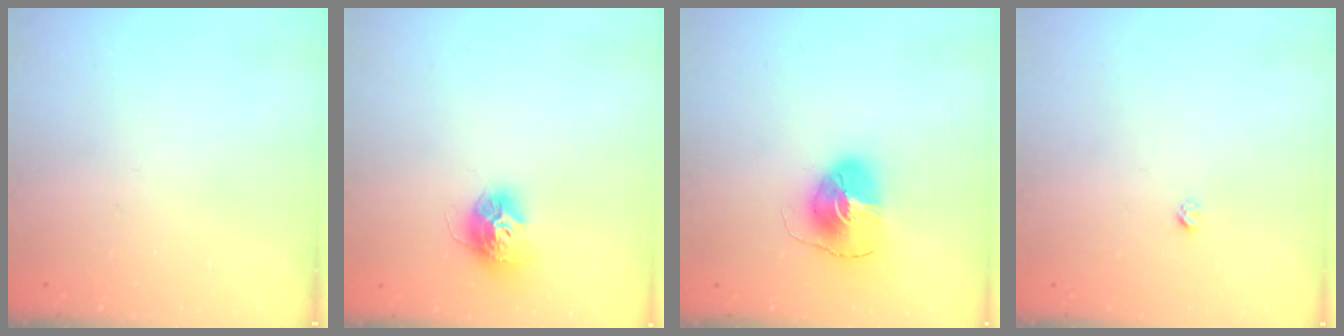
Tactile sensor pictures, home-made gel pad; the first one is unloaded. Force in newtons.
{"total": 11.2, "press": 11.2, "slide": 0.8}
{"total": 8.7, "press": 8.7, "slide": 1.1}
{"total": 1.9, "press": 1.9, "slide": 0.1}